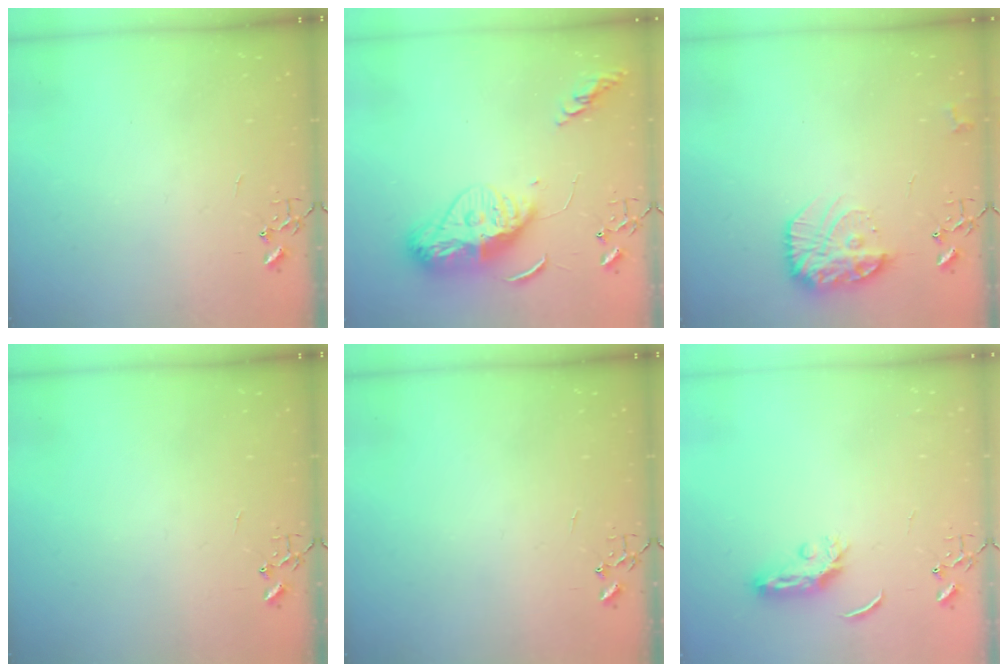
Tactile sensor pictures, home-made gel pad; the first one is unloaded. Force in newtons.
{"total": 15.2, "press": 15.2, "slide": 1.3}
{"total": 16.1, "press": 16.0, "slide": 1.4}
{"total": 0.0}
{"total": 0.0}
{"total": 5.6, "press": 5.6, "slide": 0.5}